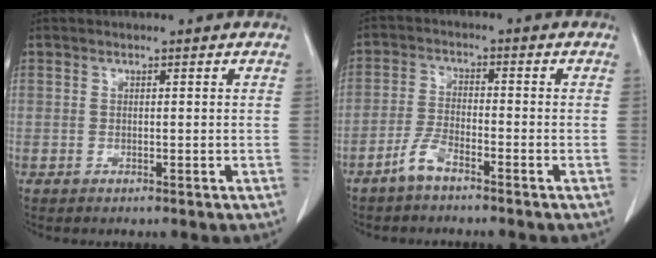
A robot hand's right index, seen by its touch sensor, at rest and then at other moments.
{"total": 3.8, "force": [-2.9, 0.8, 2.4], "torque": [-0.057, 0.002, -0.058]}